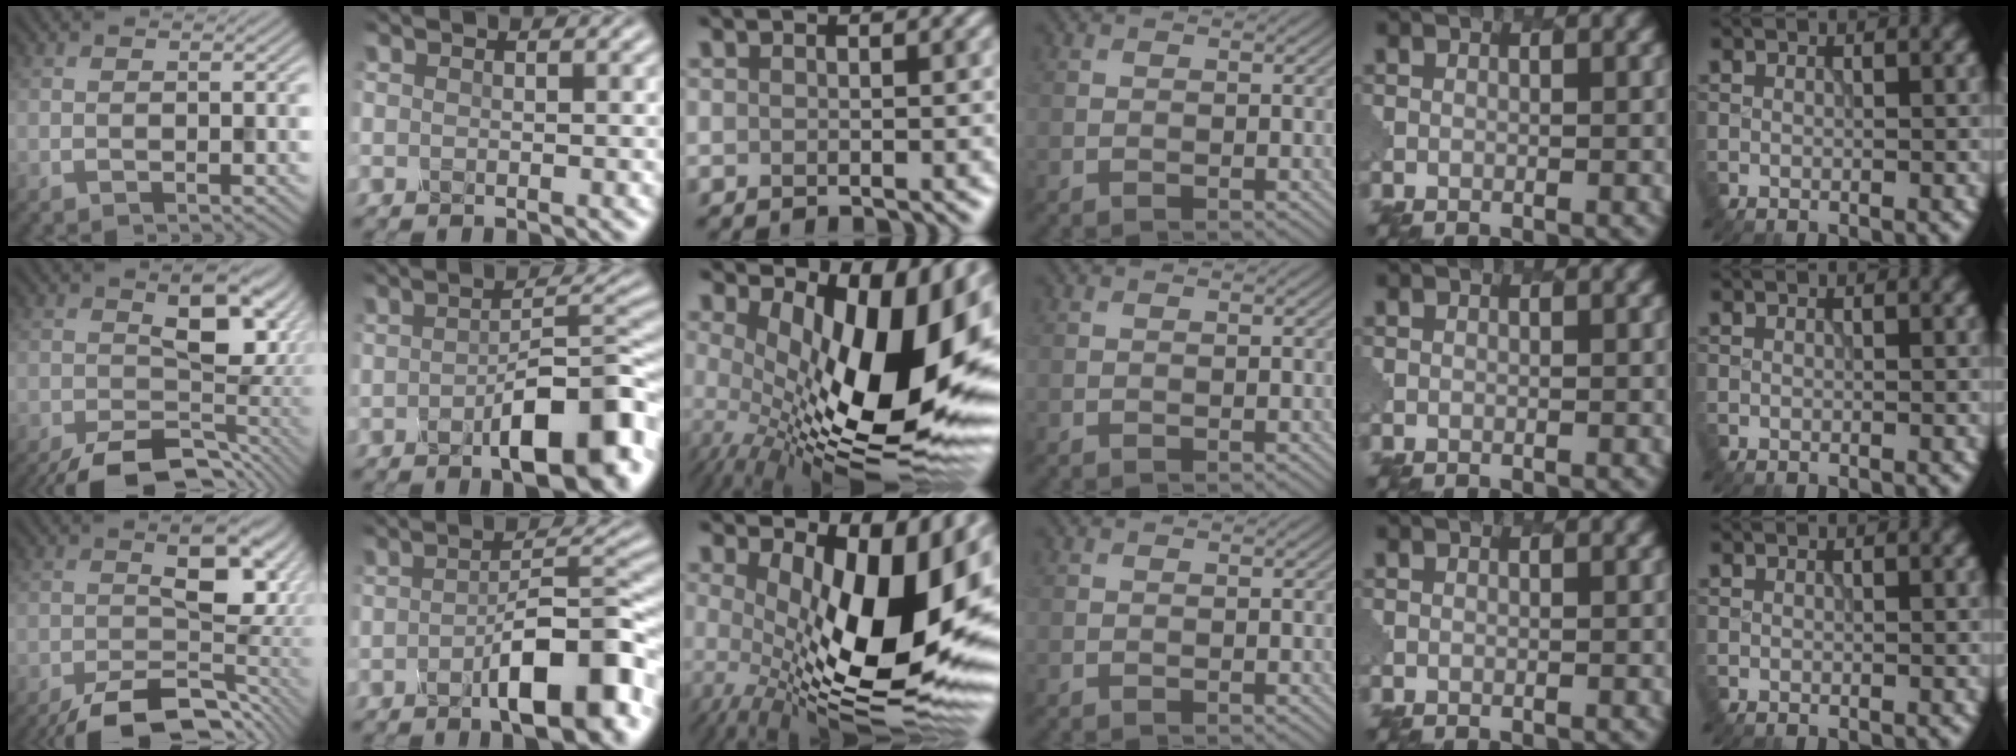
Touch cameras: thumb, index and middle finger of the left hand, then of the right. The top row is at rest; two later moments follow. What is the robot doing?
{"motion": "dispense", "object": "glue stick"}